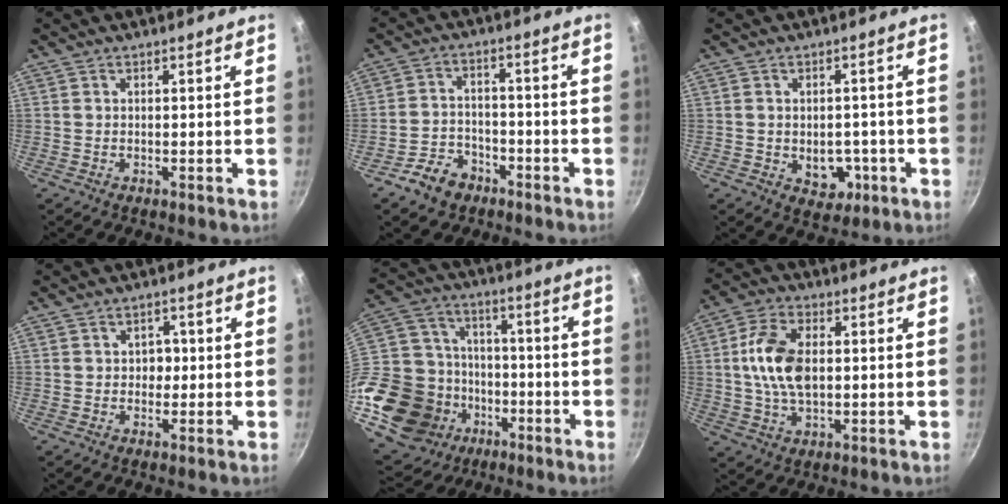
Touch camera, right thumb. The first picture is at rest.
{"total": 6.9, "force": [-4.3, 4.7, 2.6], "torque": [-0.034, 0.040, -0.078]}
{"total": 6.4, "force": [-1.6, 4.8, 3.9], "torque": [-0.028, 0.009, -0.012]}
{"total": 2.9, "force": [0.1, 2.5, 1.6], "torque": [-0.001, 0.006, 0.000]}
{"total": 30.0, "force": [-12.3, 23.0, 14.9], "torque": [-0.307, 0.068, -0.196]}
{"total": 11.3, "force": [1.0, 6.7, 9.1], "torque": [-0.162, 0.013, 0.014]}